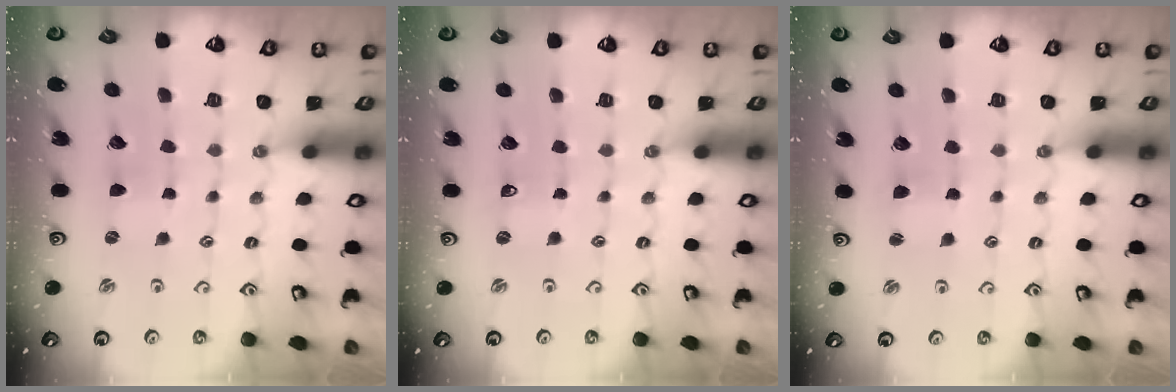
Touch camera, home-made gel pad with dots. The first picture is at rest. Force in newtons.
{"total": 0.0}
{"total": 1.5, "press": 1.5, "slide": 0.3}